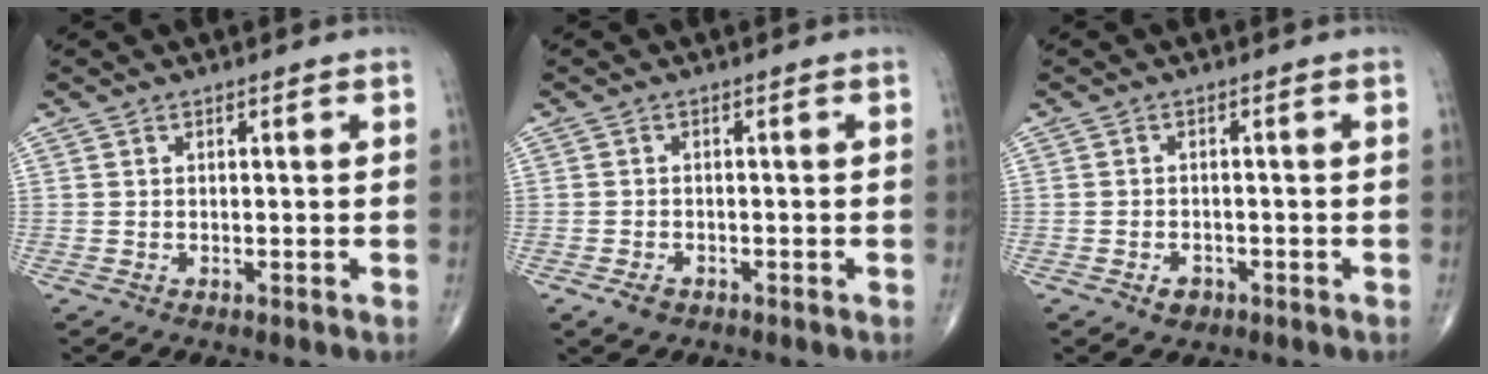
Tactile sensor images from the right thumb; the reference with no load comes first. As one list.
[{"total": 2.4, "force": [-1.4, 1.6, 1.2], "torque": [-0.021, 0.001, -0.019]}, {"total": 2.5, "force": [-1.3, 1.7, 1.1], "torque": [-0.012, 0.006, -0.016]}]